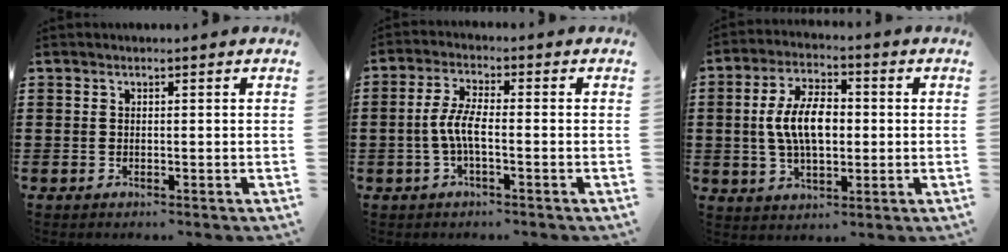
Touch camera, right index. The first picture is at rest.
{"total": 4.8, "force": [-1.2, 1.3, 4.5], "torque": [-0.108, -0.006, -0.031]}
{"total": 8.7, "force": [0.1, 4.5, 7.5], "torque": [-0.152, 0.005, -0.006]}